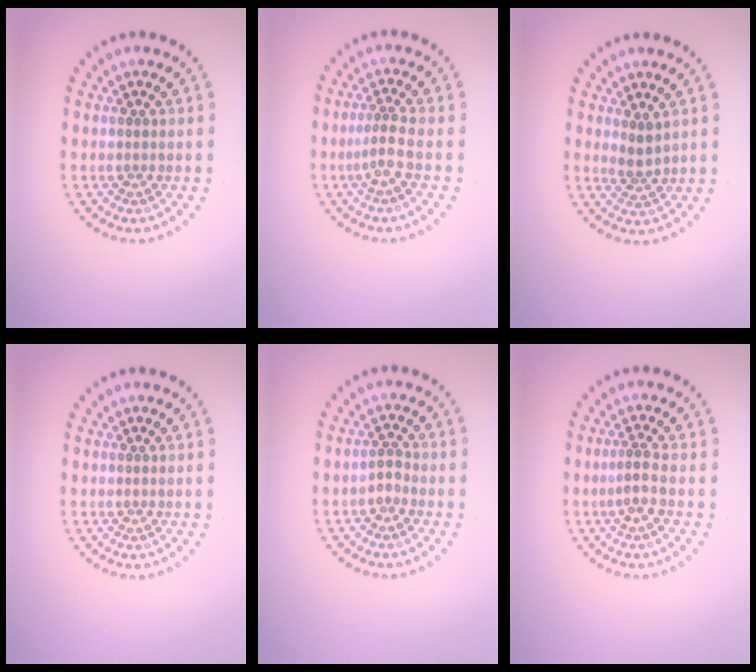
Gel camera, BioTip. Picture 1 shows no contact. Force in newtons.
{"total": 1.8, "press": 1.3, "slide": 1.3}
{"total": 1.7, "press": 1.4, "slide": 1.0}
{"total": 0.0}
{"total": 1.0, "press": 0.8, "slide": 0.5}
{"total": 1.6, "press": 1.2, "slide": 1.1}